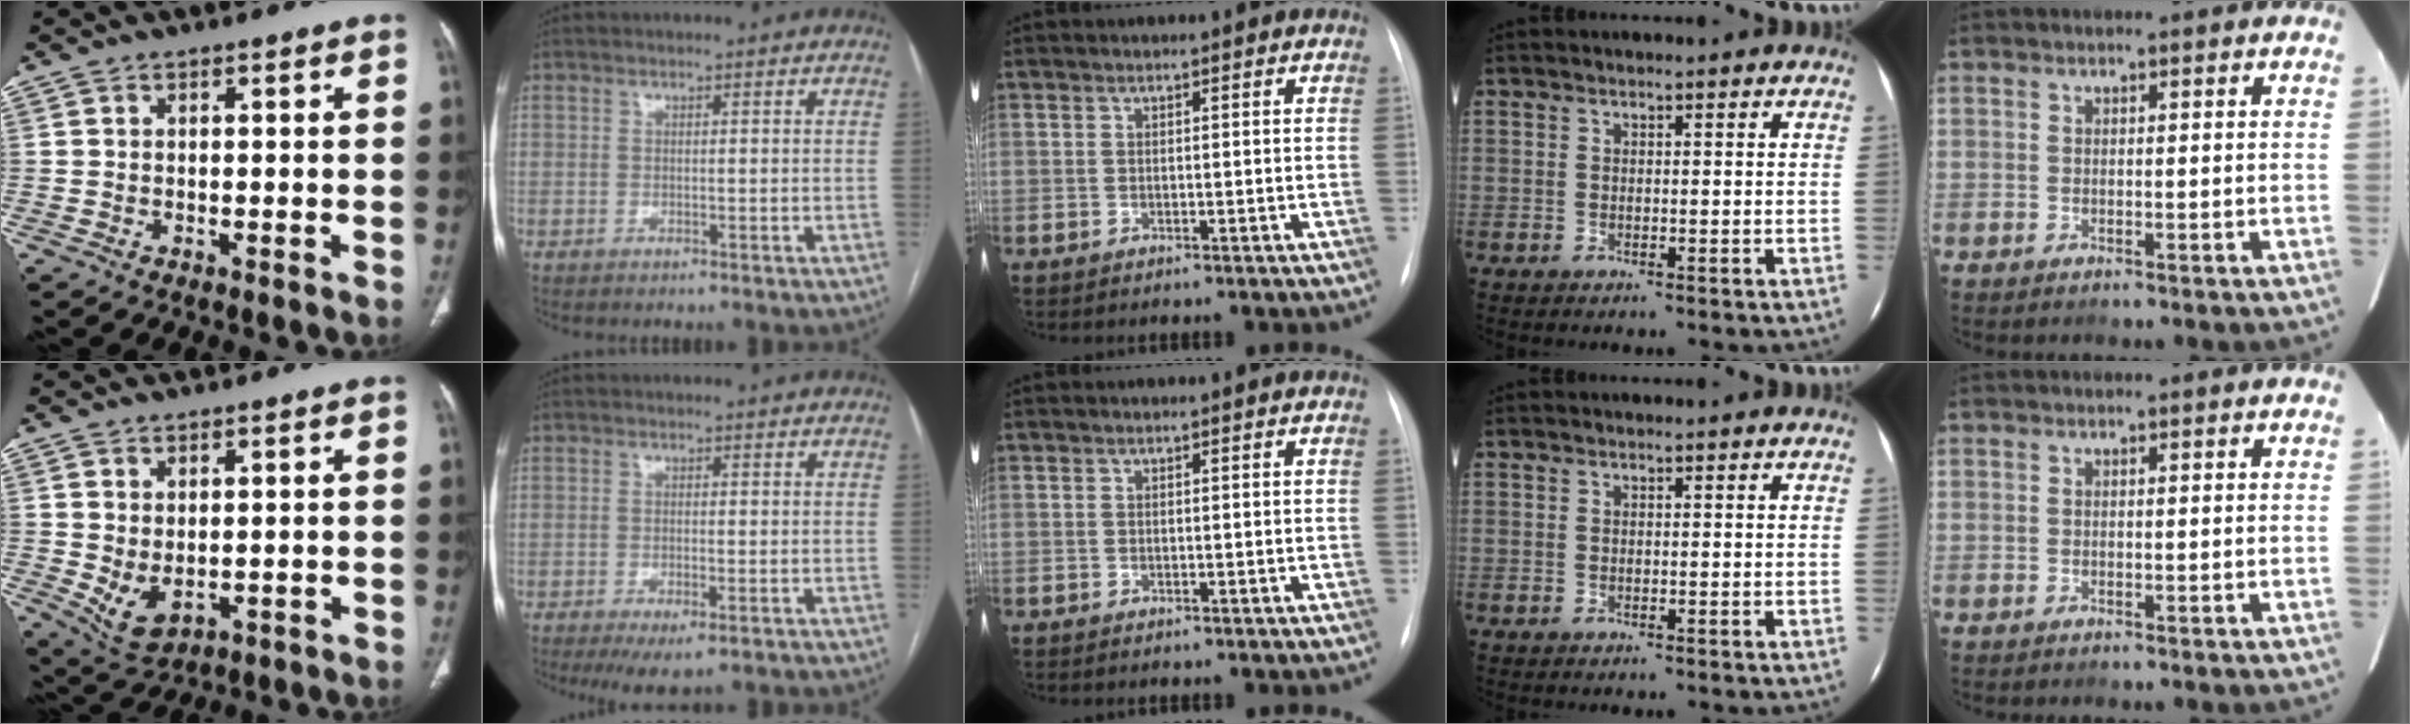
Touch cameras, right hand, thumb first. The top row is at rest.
{"thumb": {"total": 5.5, "force": [-0.3, 3.4, 4.3], "torque": [-0.074, -0.007, 0.019]}, "index": {"total": 4.3, "force": [-2.4, 1.2, 3.4], "torque": [-0.052, -0.009, -0.033]}}